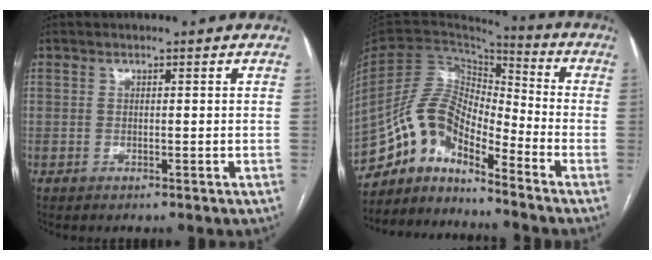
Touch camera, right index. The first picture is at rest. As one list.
[{"total": 11.5, "force": [-9.6, 3.1, 5.6], "torque": [-0.109, 0.039, -0.181]}]